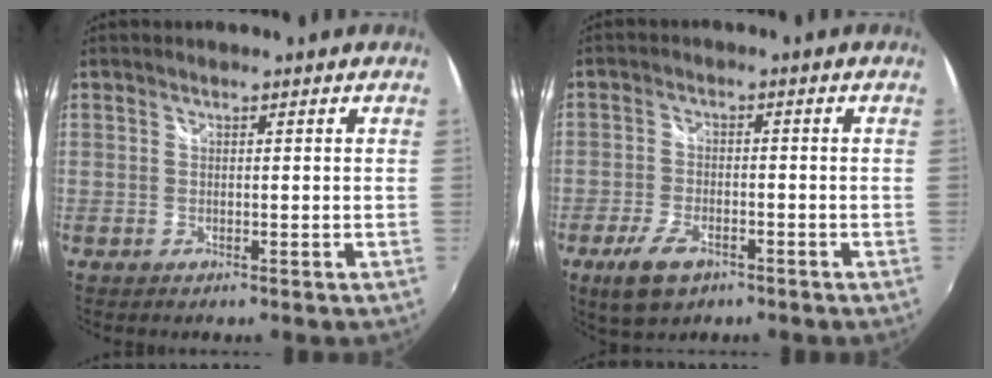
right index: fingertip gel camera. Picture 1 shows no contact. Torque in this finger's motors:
{"motor_torque": [0.51, -0.52, 0.23, 0.04]}